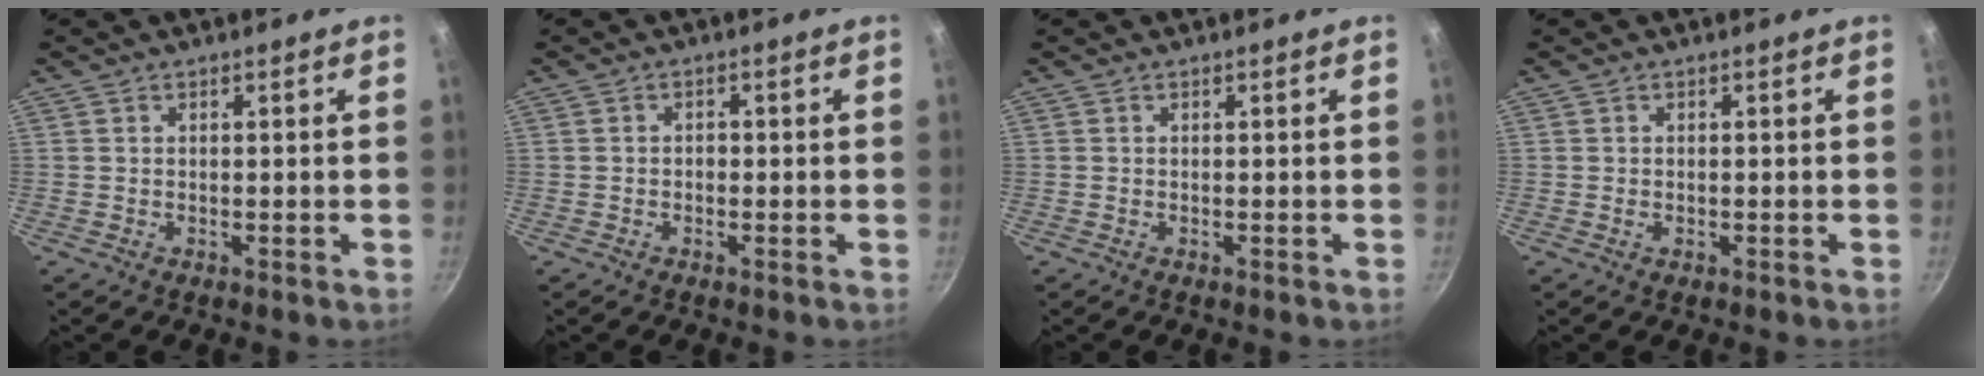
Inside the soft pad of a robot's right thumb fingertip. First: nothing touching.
{"total": 1.1, "force": [-0.3, 0.8, 0.6], "torque": [-0.010, 0.005, -0.006]}
{"total": 0.0}
{"total": 0.7, "force": [-0.2, 0.5, 0.5], "torque": [-0.008, 0.001, -0.004]}